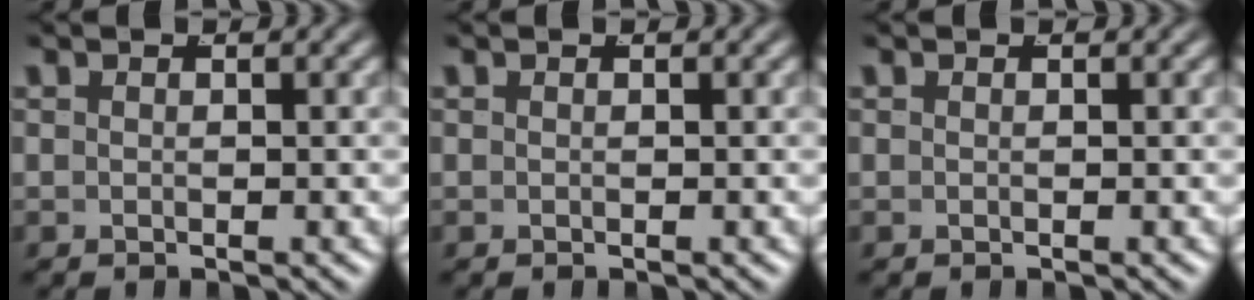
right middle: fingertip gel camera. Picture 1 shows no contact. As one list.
[{"total": 0.0}, {"total": 0.0}]